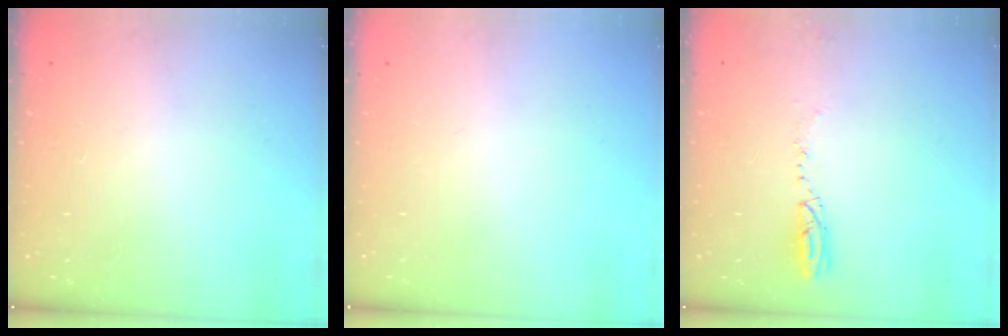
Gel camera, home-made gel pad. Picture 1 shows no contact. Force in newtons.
{"total": 0.0}
{"total": 3.6, "press": 3.5, "slide": 0.7}